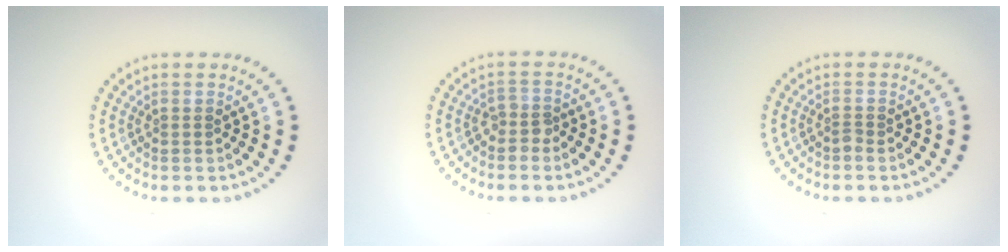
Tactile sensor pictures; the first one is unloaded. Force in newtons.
{"total": 1.5, "press": 1.0, "slide": 1.0}
{"total": 0.7, "press": 0.4, "slide": 0.5}